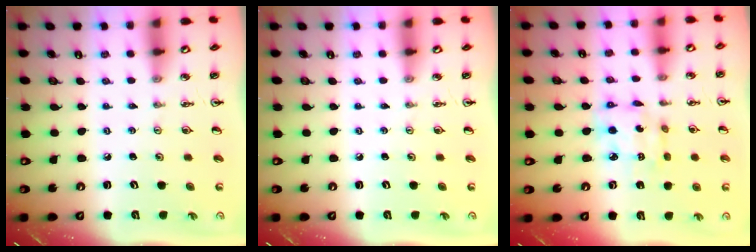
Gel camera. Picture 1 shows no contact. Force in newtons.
{"total": 0.0}
{"total": 7.9, "press": 7.9, "slide": 0.6}